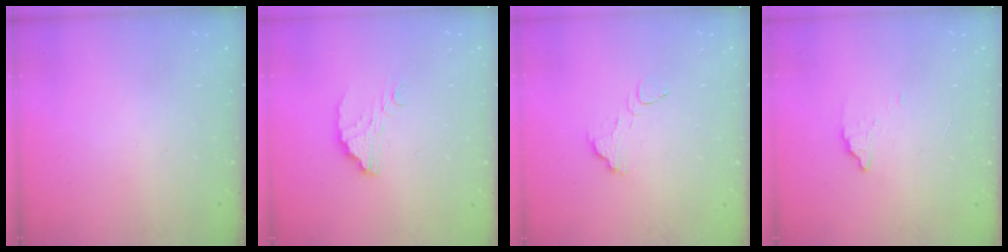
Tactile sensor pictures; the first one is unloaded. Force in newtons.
{"total": 3.8, "press": 3.8, "slide": 0.2}
{"total": 2.9, "press": 2.9, "slide": 0.1}
{"total": 2.0, "press": 2.0, "slide": 0.1}